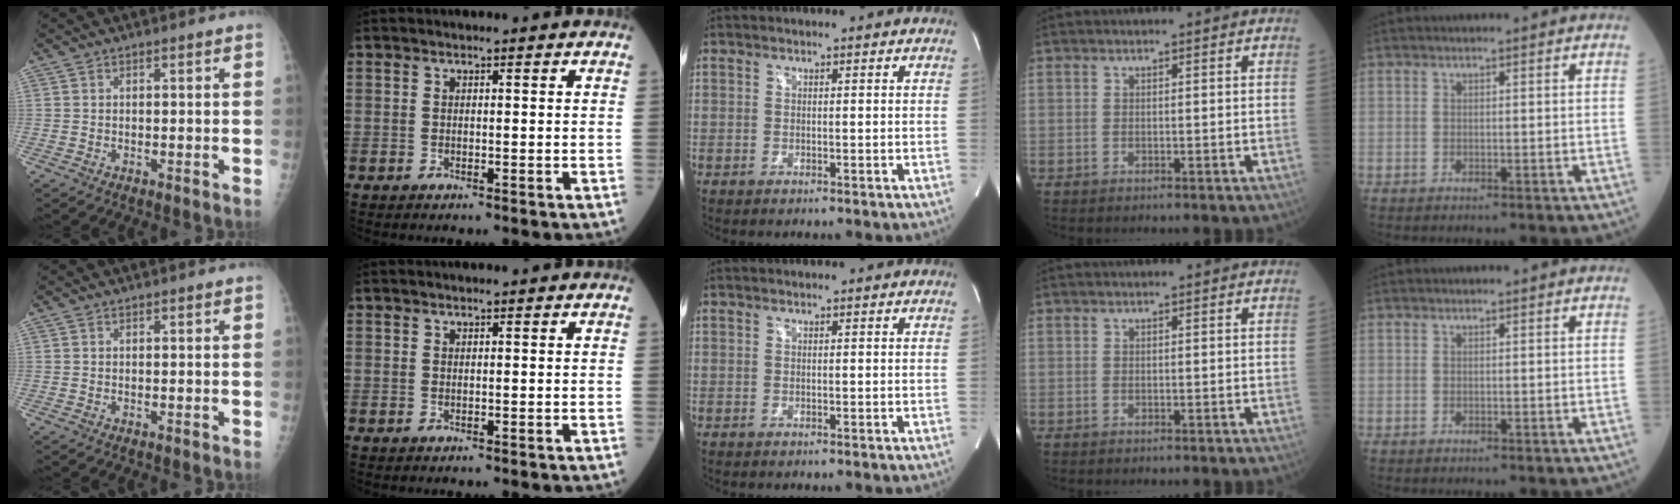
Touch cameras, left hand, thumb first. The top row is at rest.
{}